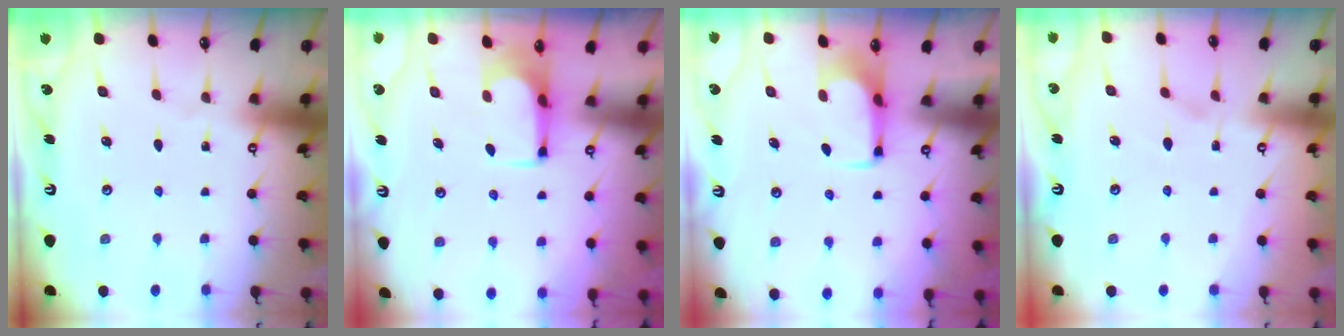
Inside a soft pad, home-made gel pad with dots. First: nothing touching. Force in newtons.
{"total": 1.3, "press": 1.2, "slide": 0.5}
{"total": 2.1, "press": 2.1, "slide": 0.4}
{"total": 1.8, "press": 1.4, "slide": 1.1}